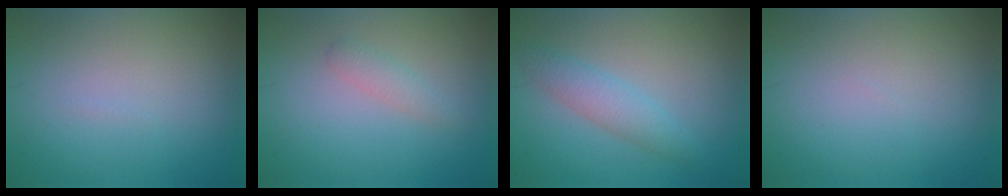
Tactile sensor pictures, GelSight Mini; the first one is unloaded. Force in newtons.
{"total": 1.3, "press": 1.3, "slide": 0.1}
{"total": 2.7, "press": 2.7, "slide": 0.1}
{"total": 0.0}